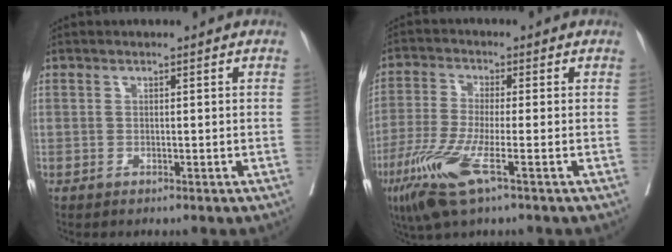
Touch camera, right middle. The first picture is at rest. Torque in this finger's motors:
{"motor_torque": [1.44, -0.70, 0.76, 0.21]}